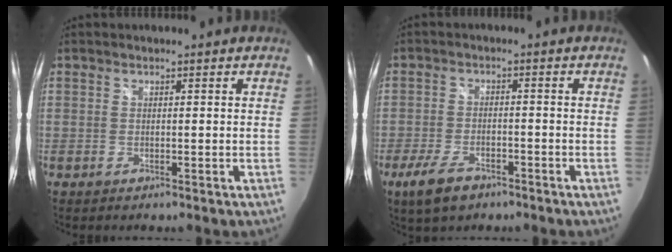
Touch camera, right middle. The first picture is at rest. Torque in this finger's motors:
{"motor_torque": [0.71, -0.76, 0.32, 0.08]}